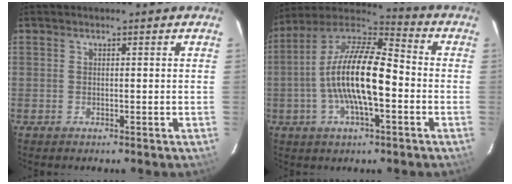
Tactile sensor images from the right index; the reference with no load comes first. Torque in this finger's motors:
{"motor_torque": [0.77, -0.17, 1.05, 0.21]}